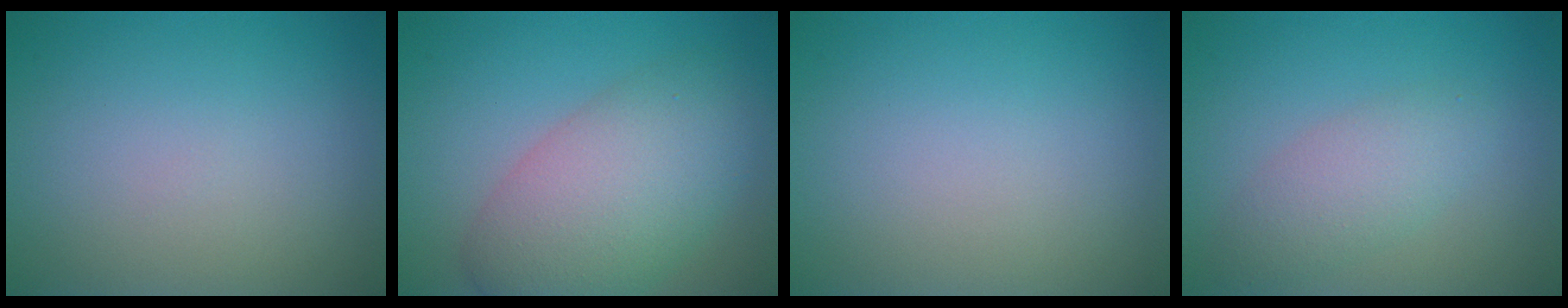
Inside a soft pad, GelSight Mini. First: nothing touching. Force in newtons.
{"total": 7.9, "press": 7.9, "slide": 0.4}
{"total": 0.0}
{"total": 2.9, "press": 2.9, "slide": 0.1}